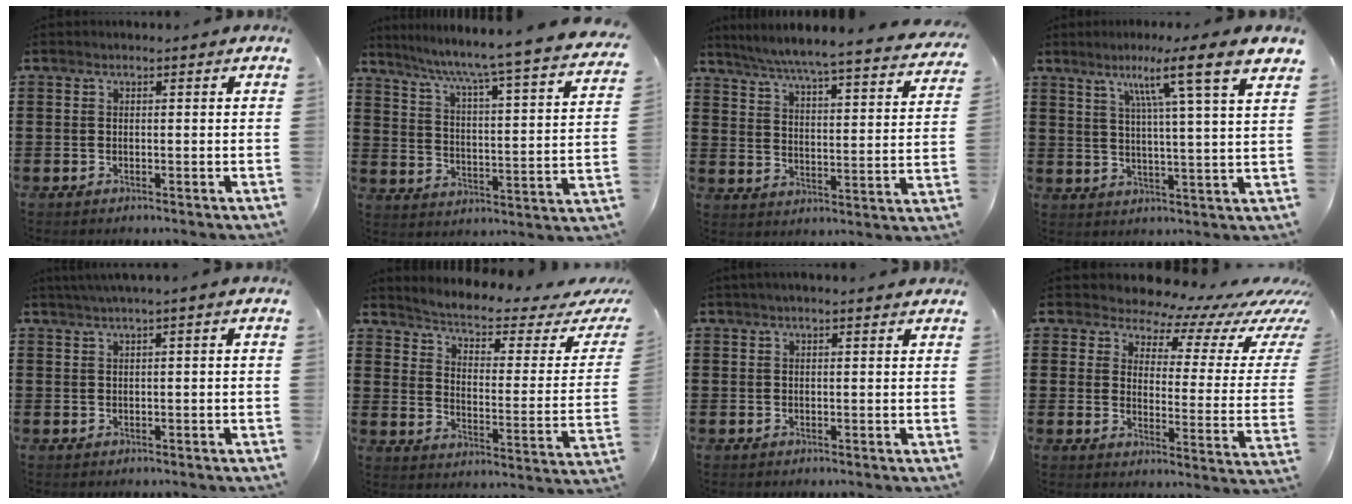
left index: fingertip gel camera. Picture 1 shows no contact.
{"total": 5.8, "force": [4.8, -1.3, 3.0], "torque": [-0.079, -0.054, 0.066]}
{"total": 5.3, "force": [5.0, -0.9, 1.6], "torque": [-0.056, -0.042, 0.079]}
{"total": 8.8, "force": [5.4, -0.9, 6.9], "torque": [-0.127, -0.027, 0.078]}
{"total": 1.2, "force": [0.4, -0.3, 1.1], "torque": [-0.017, -0.003, 0.009]}
{"total": 3.2, "force": [2.4, 0.2, 2.0], "torque": [-0.056, -0.026, 0.030]}
{"total": 1.3, "force": [0.9, 0.1, 0.9], "torque": [-0.018, 0.001, 0.017]}
{"total": 6.9, "force": [6.1, 2.6, 1.8], "torque": [-0.046, -0.050, 0.102]}